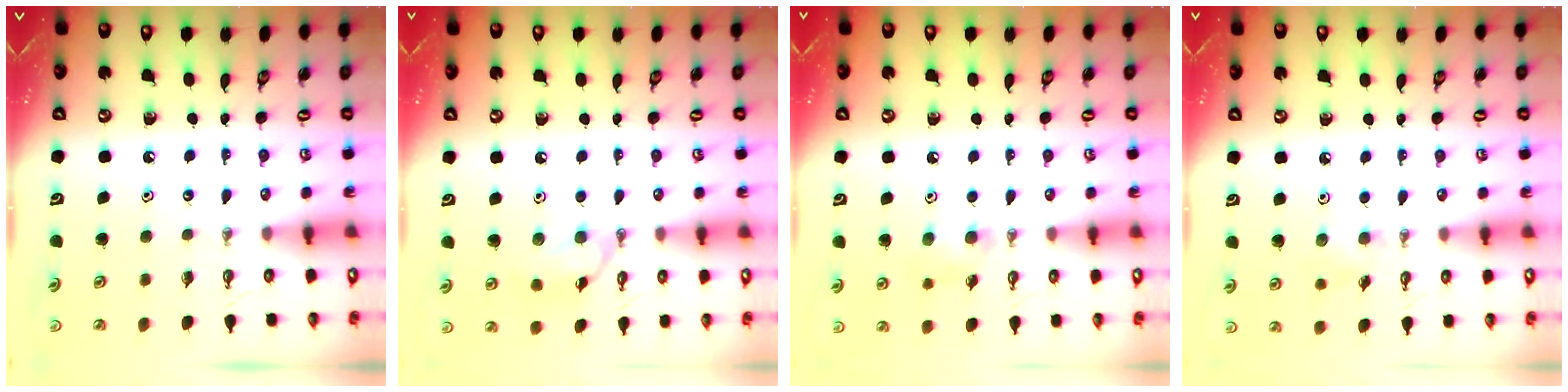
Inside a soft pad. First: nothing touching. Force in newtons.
{"total": 9.1, "press": 9.1, "slide": 0.4}
{"total": 7.5, "press": 7.4, "slide": 1.2}
{"total": 5.1, "press": 4.9, "slide": 1.4}